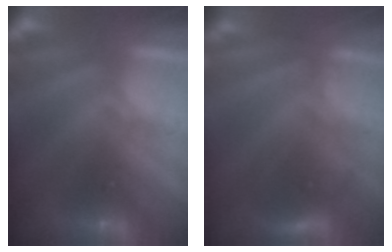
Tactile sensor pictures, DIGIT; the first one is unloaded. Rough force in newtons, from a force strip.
{"total": 2.9}